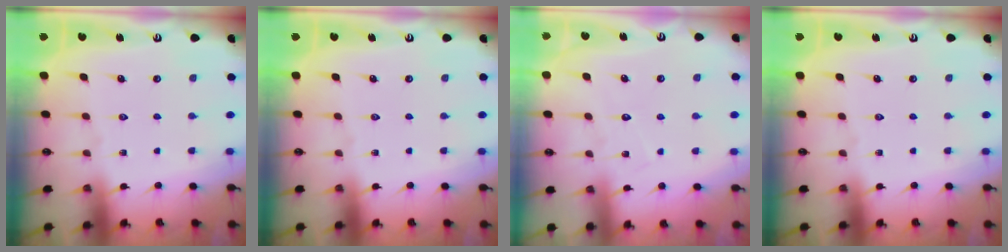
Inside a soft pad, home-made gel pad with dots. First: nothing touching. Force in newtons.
{"total": 0.0}
{"total": 4.8, "press": 4.8, "slide": 0.3}
{"total": 0.0}